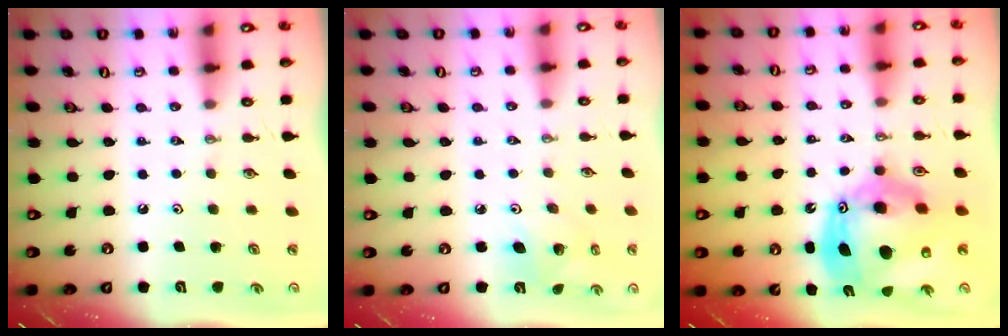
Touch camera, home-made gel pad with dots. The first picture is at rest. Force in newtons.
{"total": 4.8, "press": 4.8, "slide": 0.2}
{"total": 19.1, "press": 19.0, "slide": 1.7}